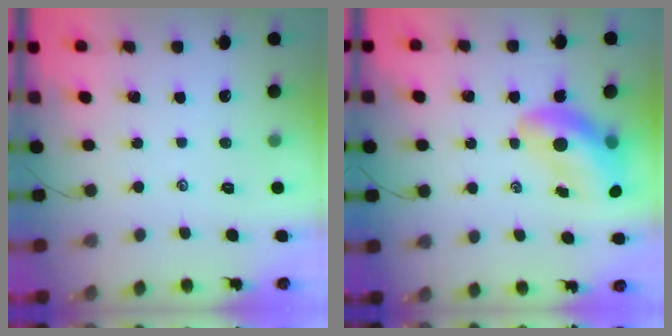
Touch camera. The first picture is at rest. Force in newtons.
{"total": 13.1, "press": 12.7, "slide": 3.5}